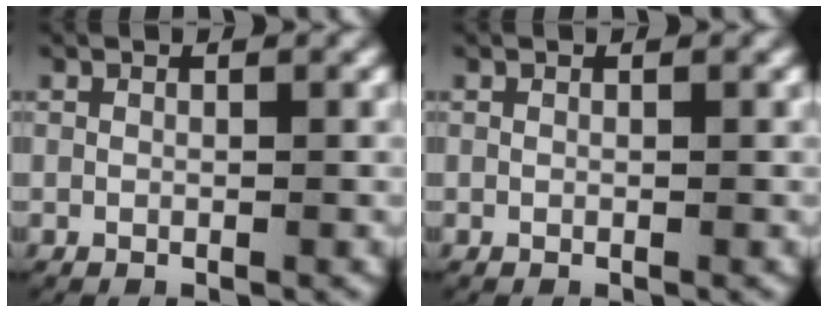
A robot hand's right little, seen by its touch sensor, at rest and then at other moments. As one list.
[{"total": 0.0}]